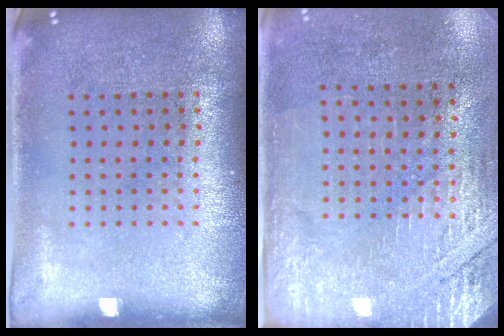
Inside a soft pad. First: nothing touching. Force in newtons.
{"total": 2.8, "press": 2.5, "slide": 1.4}